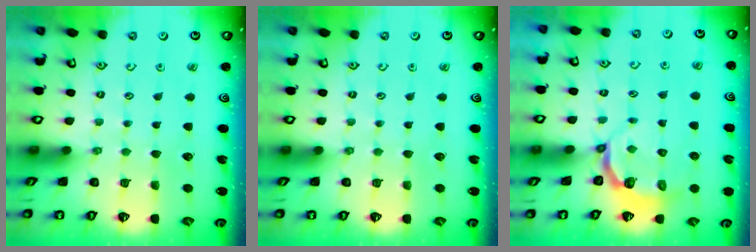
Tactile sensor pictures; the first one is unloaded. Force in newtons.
{"total": 0.0}
{"total": 4.4, "press": 3.5, "slide": 2.6}